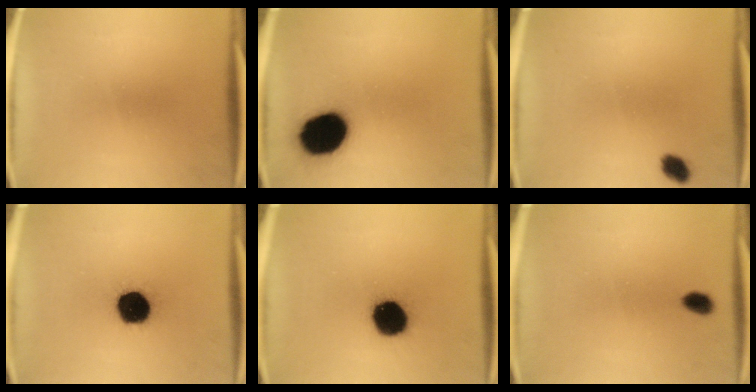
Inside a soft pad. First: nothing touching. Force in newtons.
{"total": 16.6}
{"total": 2.8}
{"total": 14.8}
{"total": 14.6}
{"total": 2.7}